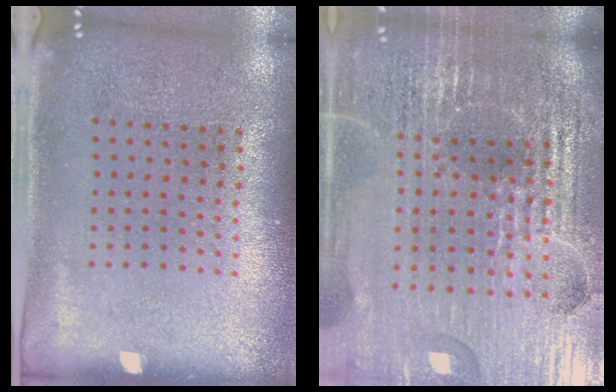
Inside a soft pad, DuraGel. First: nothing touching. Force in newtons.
{"total": 6.8, "press": 5.9, "slide": 3.4}